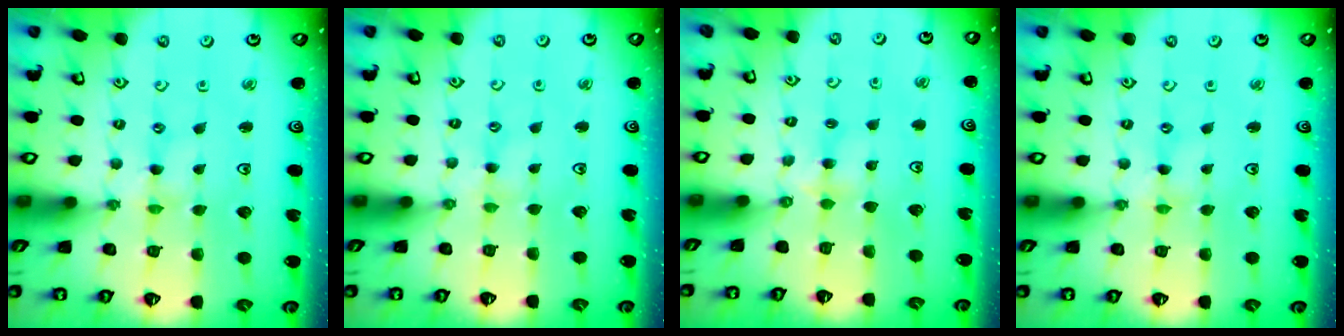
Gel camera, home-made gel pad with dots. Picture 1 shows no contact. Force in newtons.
{"total": 1.3, "press": 1.2, "slide": 0.3}
{"total": 2.7, "press": 2.7, "slide": 0.4}
{"total": 0.0}